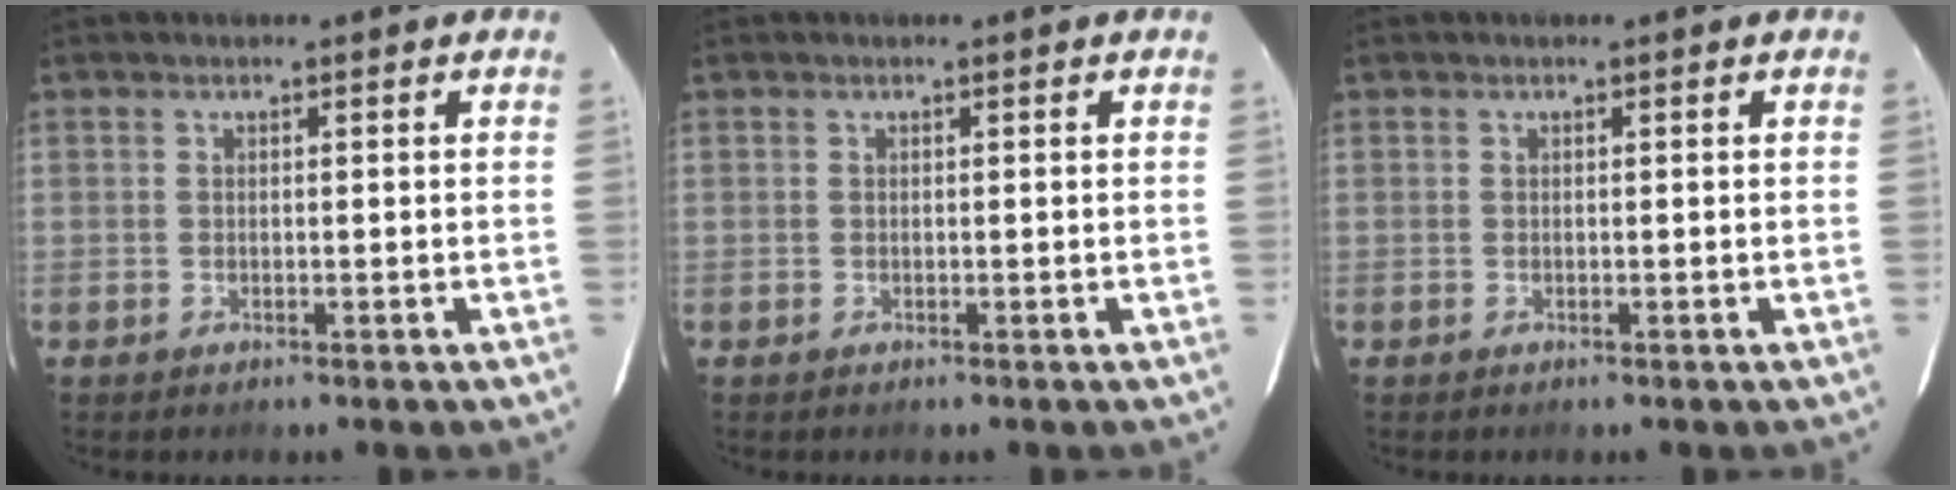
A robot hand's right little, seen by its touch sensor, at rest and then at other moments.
{"total": 0.0}
{"total": 0.0}